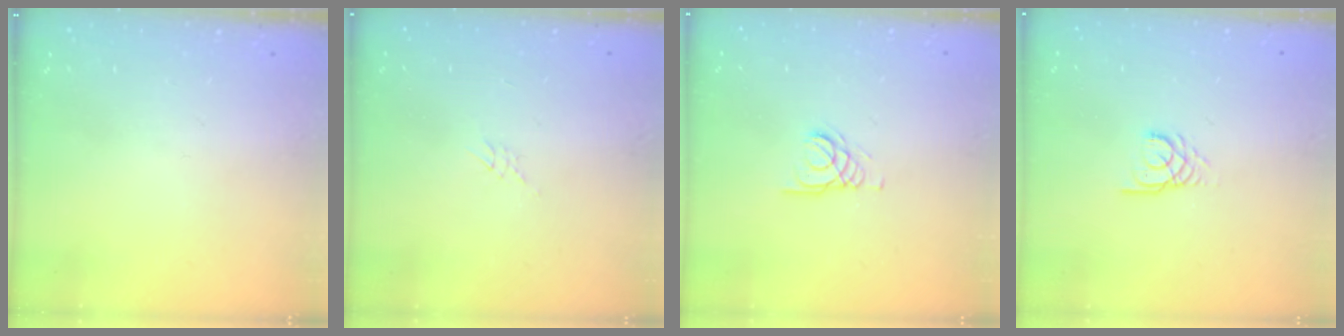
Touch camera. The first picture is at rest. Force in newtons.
{"total": 2.6, "press": 2.6, "slide": 0.2}
{"total": 1.6, "press": 1.6, "slide": 0.2}
{"total": 3.0, "press": 3.0, "slide": 0.4}